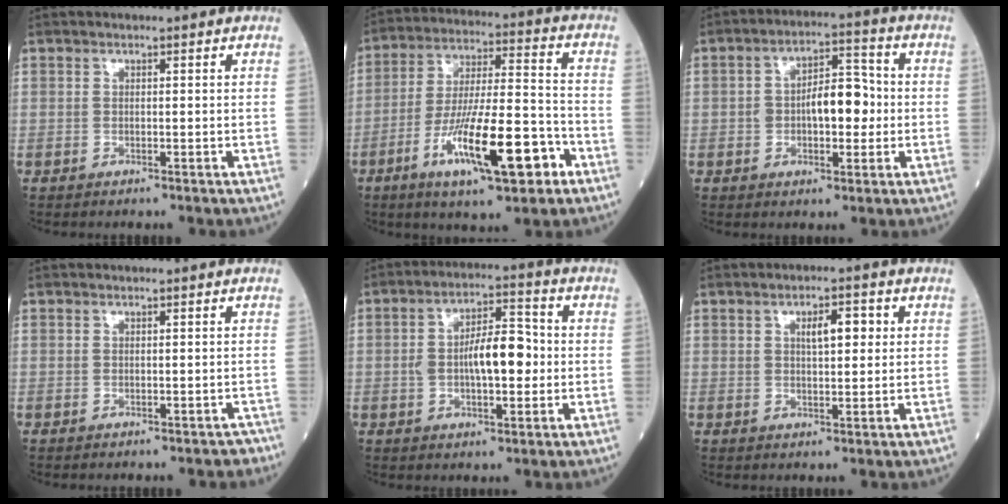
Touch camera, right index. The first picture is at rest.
{"total": 16.3, "force": [-7.2, 2.9, 14.3], "torque": [-0.259, -0.004, -0.116]}
{"total": 8.3, "force": [-0.6, 3.7, 7.4], "torque": [-0.124, 0.025, -0.009]}
{"total": 2.1, "force": [-1.7, 0.9, 0.8], "torque": [-0.003, 0.001, -0.018]}
{"total": 9.1, "force": [-0.5, 3.4, 8.4], "torque": [-0.149, 0.020, -0.009]}
{"total": 4.3, "force": [1.3, 1.4, 3.9], "torque": [-0.066, 0.009, 0.022]}